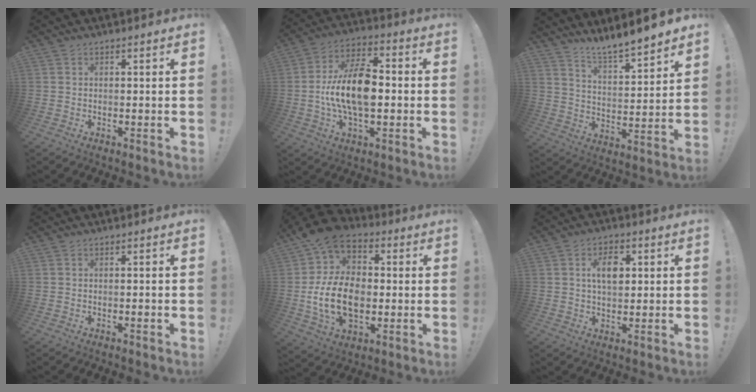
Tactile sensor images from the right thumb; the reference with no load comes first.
{"total": 16.6, "force": [-1.6, 9.1, 13.8], "torque": [-0.258, 0.013, -0.028]}
{"total": 9.0, "force": [8.7, -0.2, 2.3], "torque": [-0.044, -0.082, 0.152]}
{"total": 0.7, "force": [0.0, 0.2, 0.7], "torque": [-0.011, 0.002, -0.001]}
{"total": 20.8, "force": [0.1, 14.1, 15.4], "torque": [-0.290, 0.002, 0.011]}
{"total": 7.7, "force": [1.6, 4.9, 5.7], "torque": [-0.076, 0.001, 0.024]}